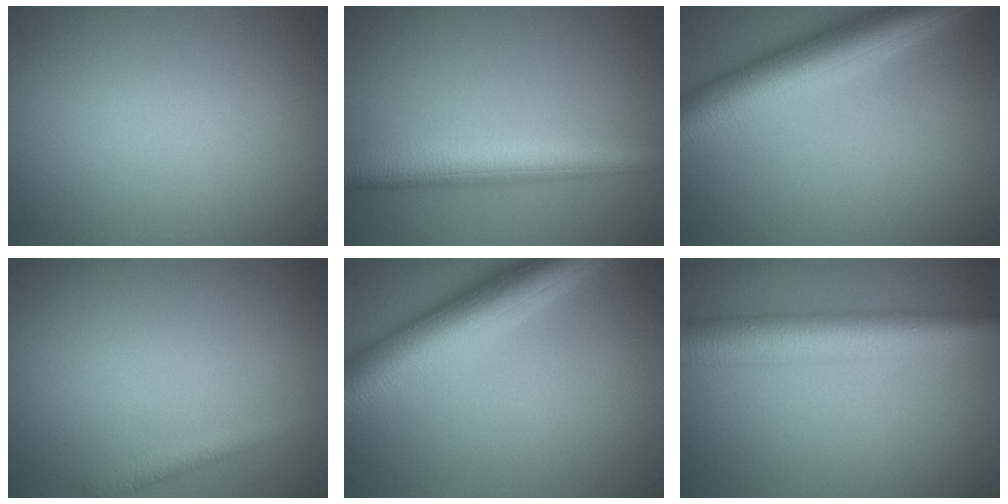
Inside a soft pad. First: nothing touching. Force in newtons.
{"total": 6.7, "press": 6.7, "slide": 0.1}
{"total": 7.8, "press": 7.8, "slide": 0.2}
{"total": 1.3, "press": 1.3, "slide": 0.1}
{"total": 7.7, "press": 7.7, "slide": 0.1}
{"total": 6.8, "press": 6.8, "slide": 0.0}